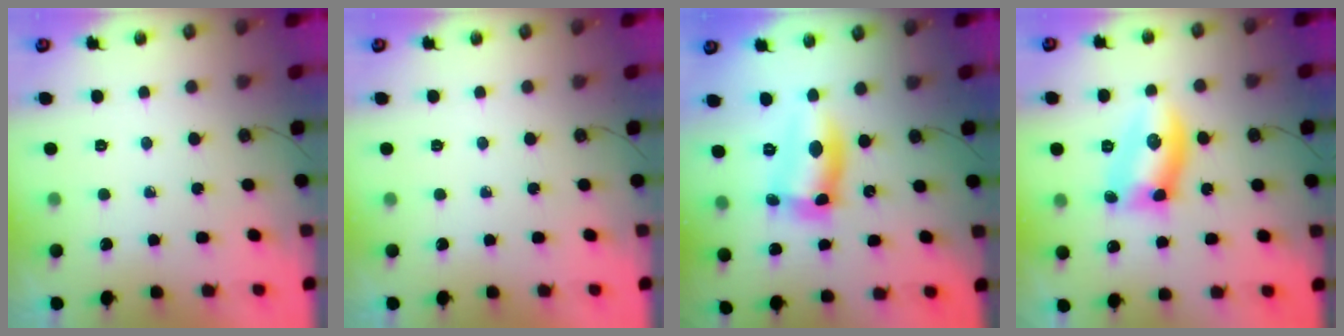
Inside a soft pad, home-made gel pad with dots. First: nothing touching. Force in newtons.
{"total": 0.0}
{"total": 12.1, "press": 11.7, "slide": 3.1}
{"total": 10.8, "press": 10.8, "slide": 0.6}